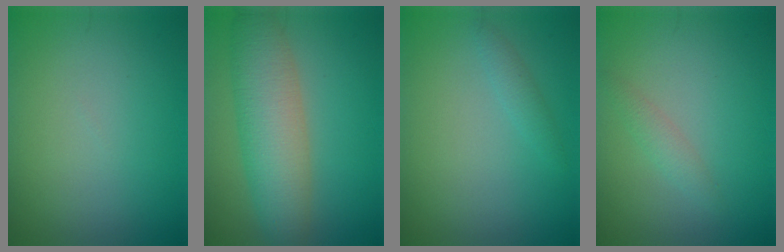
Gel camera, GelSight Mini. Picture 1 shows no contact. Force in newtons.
{"total": 6.7, "press": 6.7, "slide": 0.2}
{"total": 1.1, "press": 1.1, "slide": 0.1}
{"total": 1.3, "press": 1.3, "slide": 0.1}